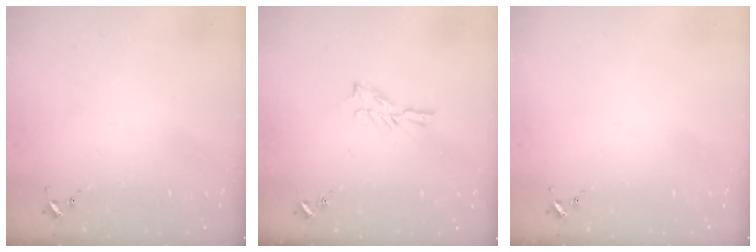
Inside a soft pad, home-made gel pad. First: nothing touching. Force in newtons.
{"total": 5.1, "press": 5.1, "slide": 0.5}
{"total": 0.0}